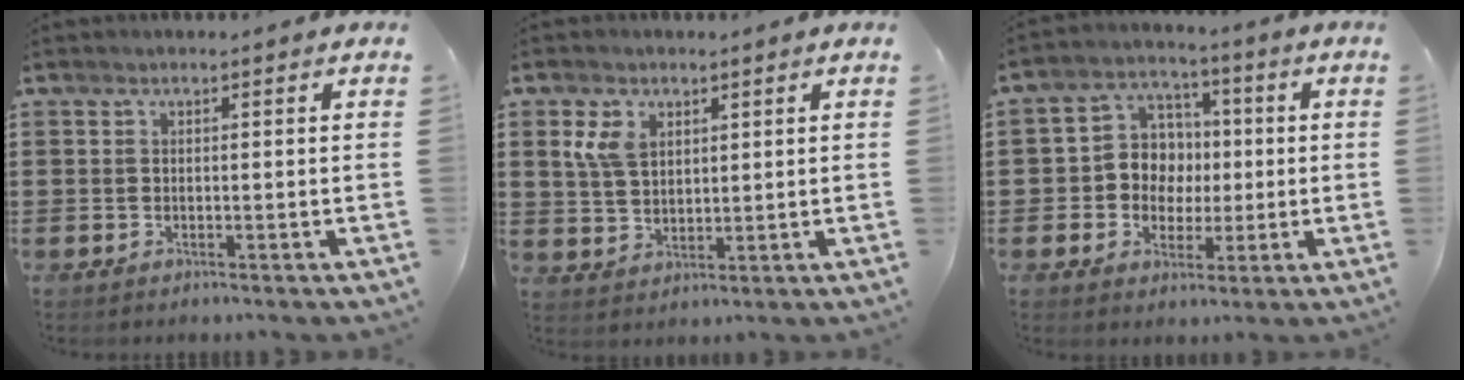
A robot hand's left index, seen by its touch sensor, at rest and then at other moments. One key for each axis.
{"total": 5.1, "fx": 2.3, "fy": 3.6, "fz": 2.8, "tx": -0.075, "ty": 0.011, "tz": 0.038}
{"total": 7.6, "fx": 0.2, "fy": 7.2, "fz": 2.4, "tx": -0.065, "ty": 0.011, "tz": 0.004}